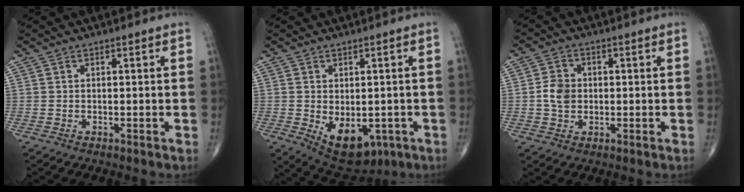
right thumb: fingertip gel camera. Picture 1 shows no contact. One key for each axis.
{"total": 10.3, "fx": -3.1, "fy": 6.4, "fz": 7.5, "tx": -0.086, "ty": -0.007, "tz": -0.027}
{"total": 4.7, "fx": -0.1, "fy": 3.8, "fz": 2.9, "tx": -0.046, "ty": 0.005, "tz": -0.006}